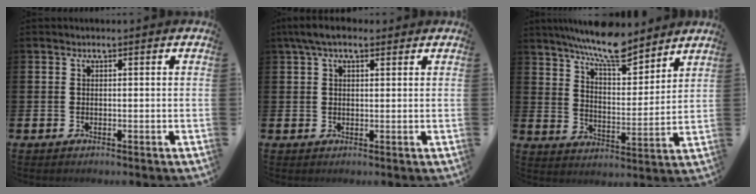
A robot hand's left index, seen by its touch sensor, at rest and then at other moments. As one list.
[{"total": 4.2, "force": [3.1, 1.6, 2.4], "torque": [-0.052, 0.002, 0.055]}, {"total": 9.6, "force": [8.8, 1.9, 3.3], "torque": [-0.082, -0.053, 0.159]}]